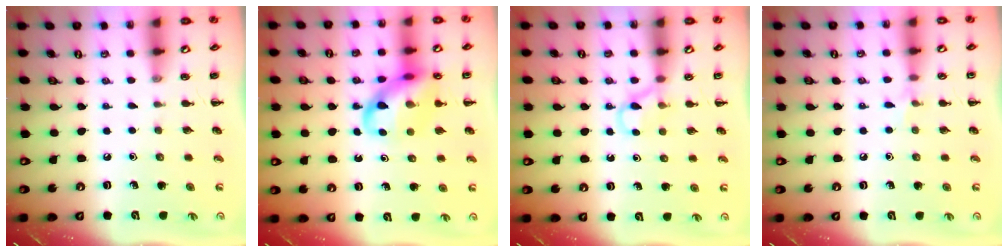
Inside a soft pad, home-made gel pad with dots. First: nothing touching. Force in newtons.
{"total": 13.8, "press": 13.6, "slide": 2.7}
{"total": 3.9, "press": 3.7, "slide": 1.4}
{"total": 4.3, "press": 4.1, "slide": 1.5}